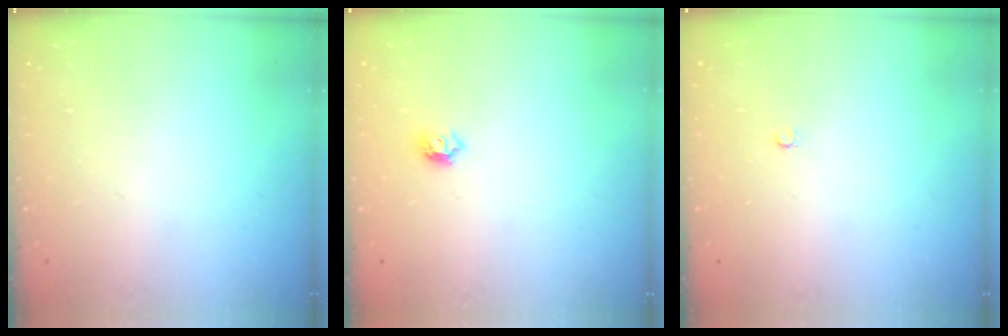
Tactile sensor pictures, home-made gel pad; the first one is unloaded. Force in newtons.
{"total": 5.1, "press": 5.0, "slide": 0.9}
{"total": 2.0, "press": 2.0, "slide": 0.2}